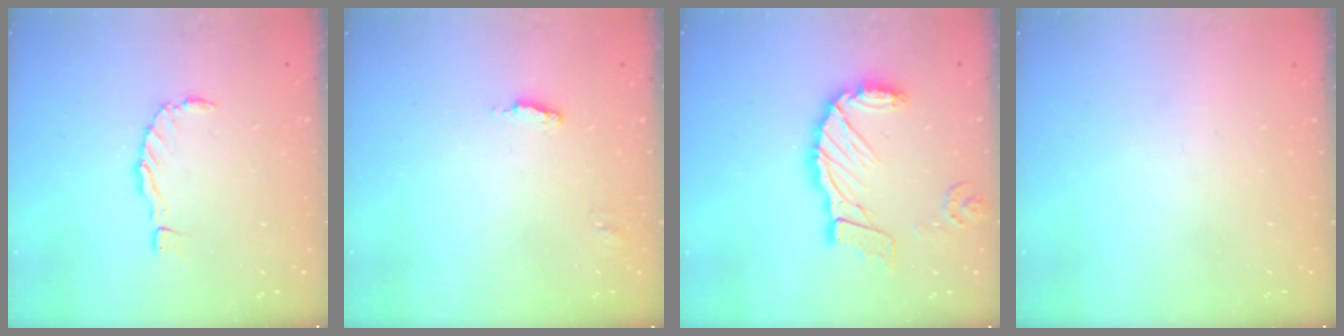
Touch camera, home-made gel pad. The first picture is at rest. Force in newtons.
{"total": 2.9, "press": 2.9, "slide": 0.3}
{"total": 14.4, "press": 14.2, "slide": 2.3}
{"total": 0.0}